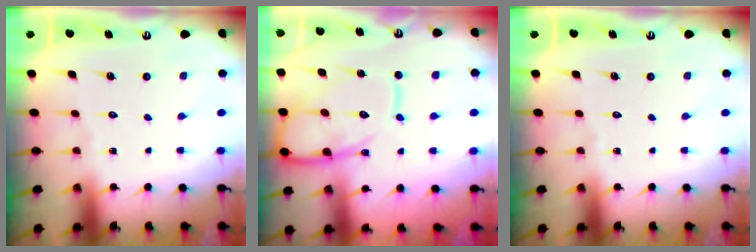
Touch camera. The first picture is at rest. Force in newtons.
{"total": 13.6, "press": 13.6, "slide": 1.5}
{"total": 0.0}